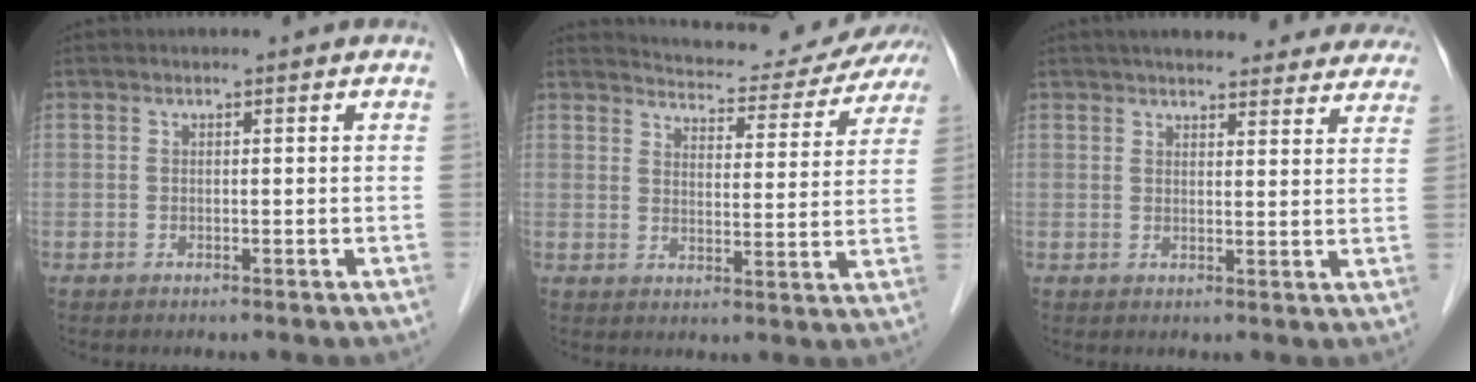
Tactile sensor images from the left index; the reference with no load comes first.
{"total": 13.6, "force": [13.2, 2.0, 2.6], "torque": [-0.032, -0.018, 0.154]}
{"total": 20.6, "force": [18.6, 4.9, 7.2], "torque": [-0.085, 0.010, 0.220]}